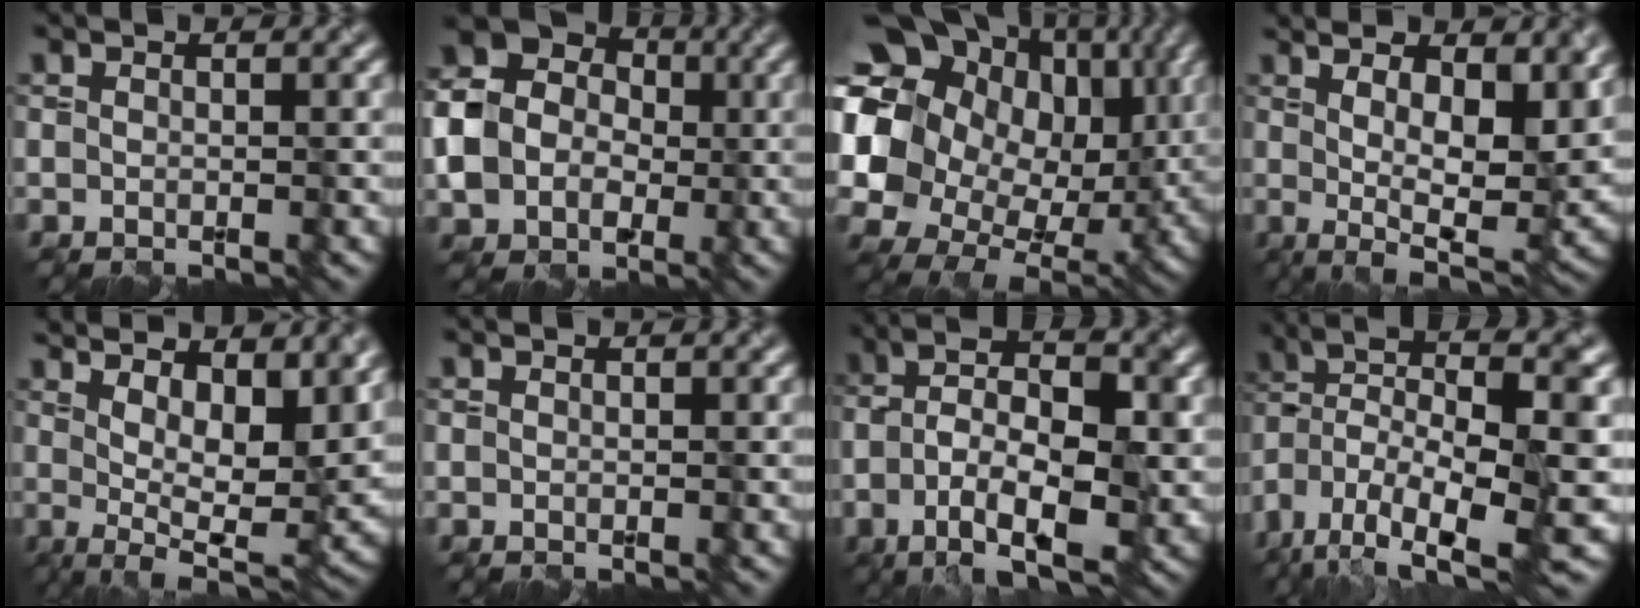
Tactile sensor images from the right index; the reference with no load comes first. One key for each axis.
{"total": 8.1, "fx": -0.6, "fy": 7.2, "fz": 3.8, "tx": -0.079, "ty": -0.001, "tz": -0.023}
{"total": 19.2, "fx": 5.0, "fy": 14.6, "fz": 11.3, "tx": -0.228, "ty": 0.030, "tz": 0.101}
{"total": 10.2, "fx": 2.8, "fy": 3.5, "fz": 9.1, "tx": -0.127, "ty": -0.003, "tz": 0.046}
{"total": 10.7, "fx": 4.4, "fy": 3.4, "fz": 9.1, "tx": -0.123, "ty": 0.005, "tz": 0.072}
{"total": 0.0}
{"total": 9.2, "fx": -2.4, "fy": 3.9, "fz": 8.0, "tx": -0.138, "ty": 0.007, "tz": -0.045}
{"total": 13.0, "fx": -4.4, "fy": 5.6, "fz": 10.9, "tx": -0.221, "ty": 0.004, "tz": -0.075}